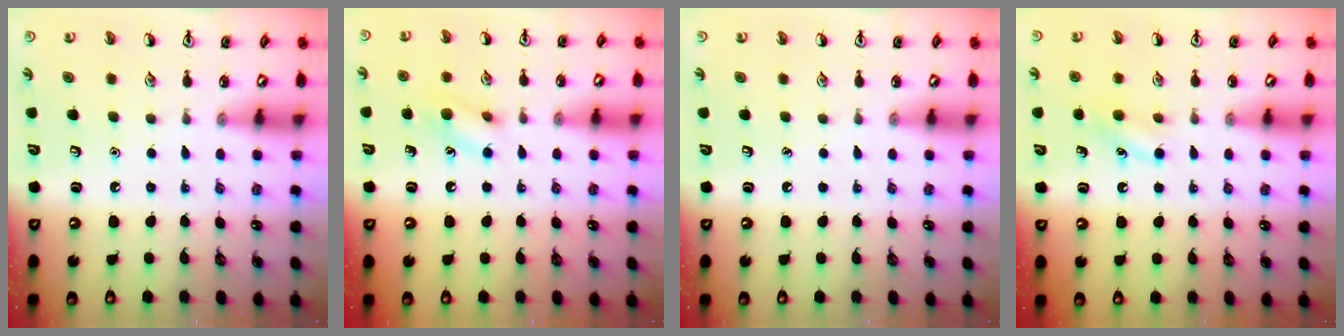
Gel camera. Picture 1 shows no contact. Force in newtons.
{"total": 8.3, "press": 8.3, "slide": 0.7}
{"total": 0.0}
{"total": 6.9, "press": 6.8, "slide": 1.6}